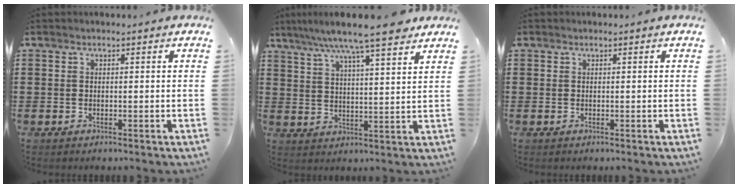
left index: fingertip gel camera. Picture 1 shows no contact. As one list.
[{"total": 9.4, "force": [7.6, 0.8, 5.5], "torque": [-0.112, -0.027, 0.130]}, {"total": 0.0}]